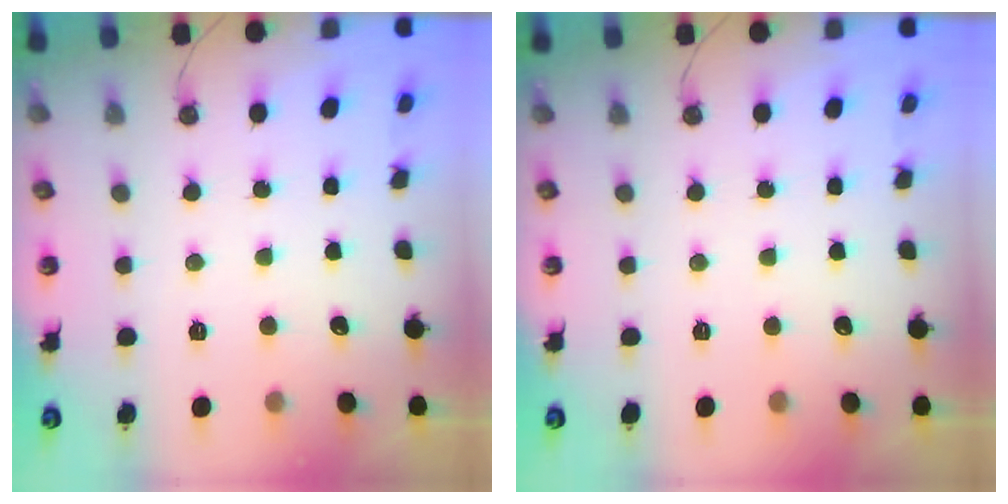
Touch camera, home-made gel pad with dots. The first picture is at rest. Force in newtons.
{"total": 0.0}